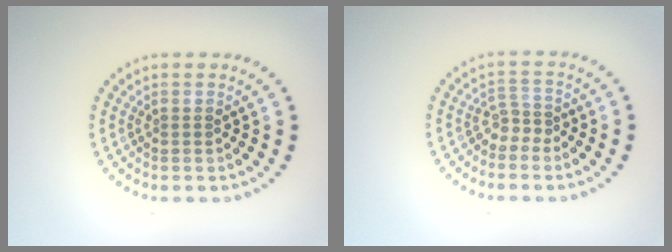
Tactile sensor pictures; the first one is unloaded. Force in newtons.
{"total": 1.7, "press": 1.1, "slide": 1.3}